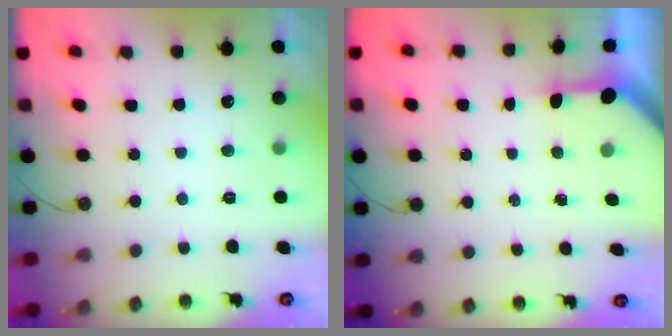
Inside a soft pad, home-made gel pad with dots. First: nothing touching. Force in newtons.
{"total": 3.5, "press": 3.5, "slide": 0.4}